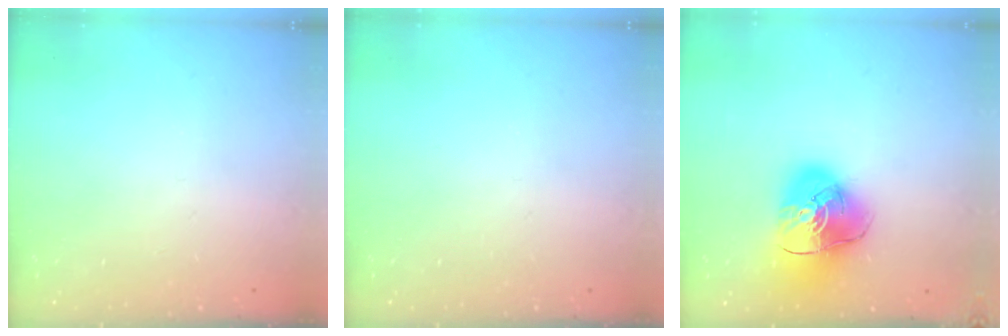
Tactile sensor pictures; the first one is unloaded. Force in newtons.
{"total": 0.0}
{"total": 14.6, "press": 14.4, "slide": 2.1}